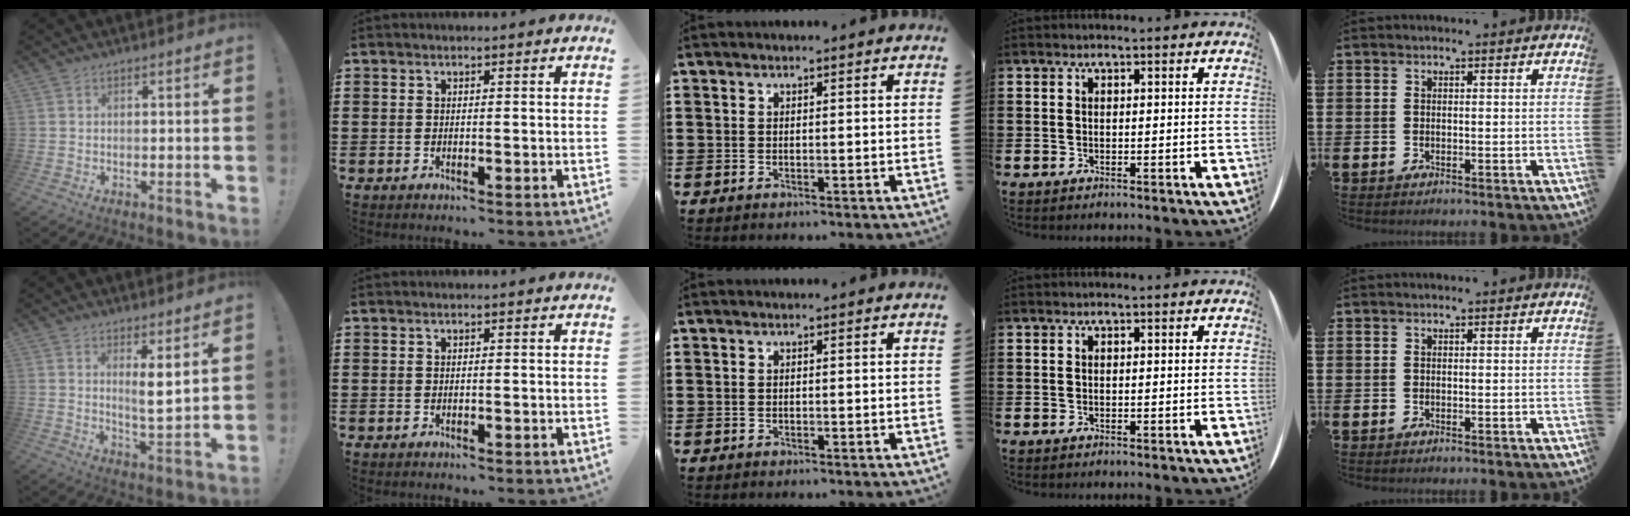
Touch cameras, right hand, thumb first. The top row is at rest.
{"thumb": {"total": 5.6, "force": [2.9, 0.6, 4.8], "torque": [-0.071, -0.024, 0.046]}}